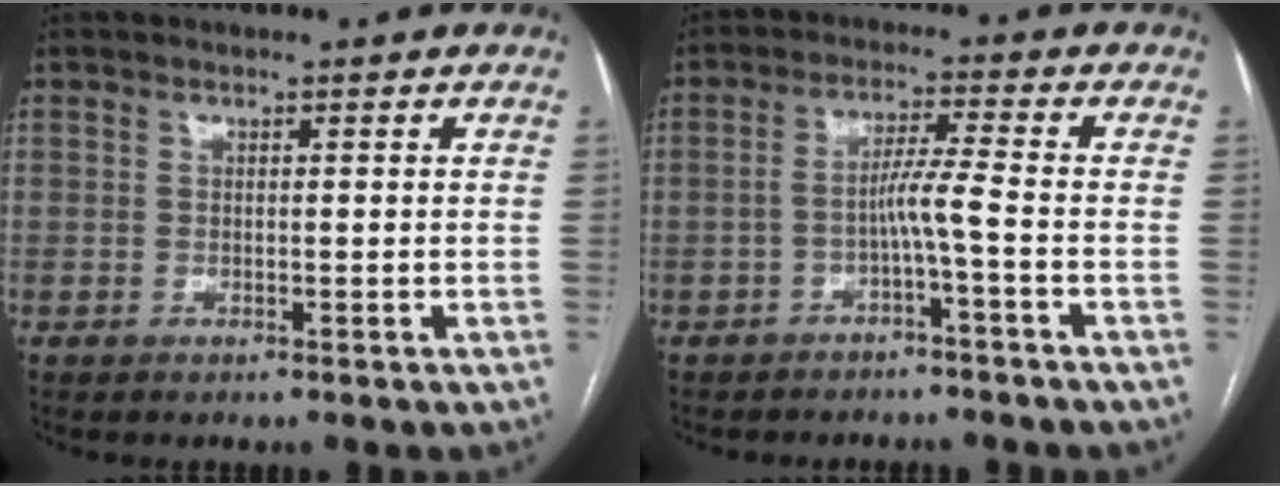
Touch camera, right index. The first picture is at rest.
{"total": 4.3, "force": [-1.8, -0.8, 3.8], "torque": [-0.069, 0.012, -0.033]}